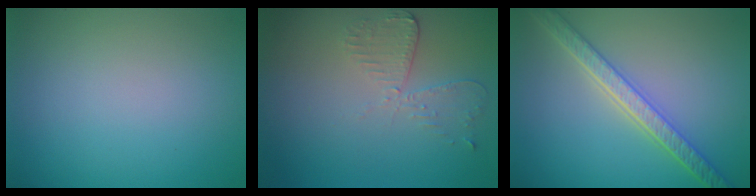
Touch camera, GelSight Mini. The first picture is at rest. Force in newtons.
{"total": 2.7, "press": 2.4, "slide": 1.2}
{"total": 4.5, "press": 4.0, "slide": 2.1}